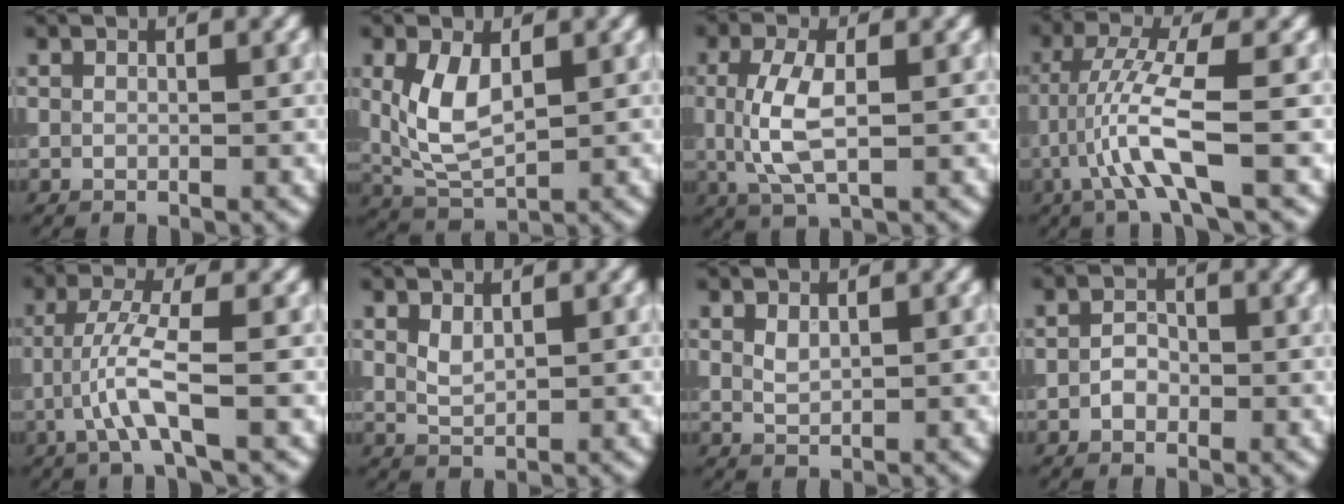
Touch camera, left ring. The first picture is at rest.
{"total": 4.9, "force": [0.9, 2.6, 4.0], "torque": [-0.096, -0.001, 0.024]}
{"total": 4.6, "force": [0.1, 2.0, 4.2], "torque": [-0.098, 0.000, 0.003]}
{"total": 5.2, "force": [-1.6, 0.5, 5.0], "torque": [-0.106, 0.008, -0.033]}
{"total": 3.7, "force": [-1.3, 0.2, 3.4], "torque": [-0.074, 0.010, -0.033]}
{"total": 1.5, "force": [0.7, 0.8, 1.0], "torque": [-0.023, -0.001, 0.021]}
{"total": 1.2, "force": [0.6, 0.6, 0.8], "torque": [-0.018, 0.000, 0.017]}
{"total": 1.5, "force": [-0.6, 1.1, 0.8], "torque": [-0.013, 0.003, -0.014]}